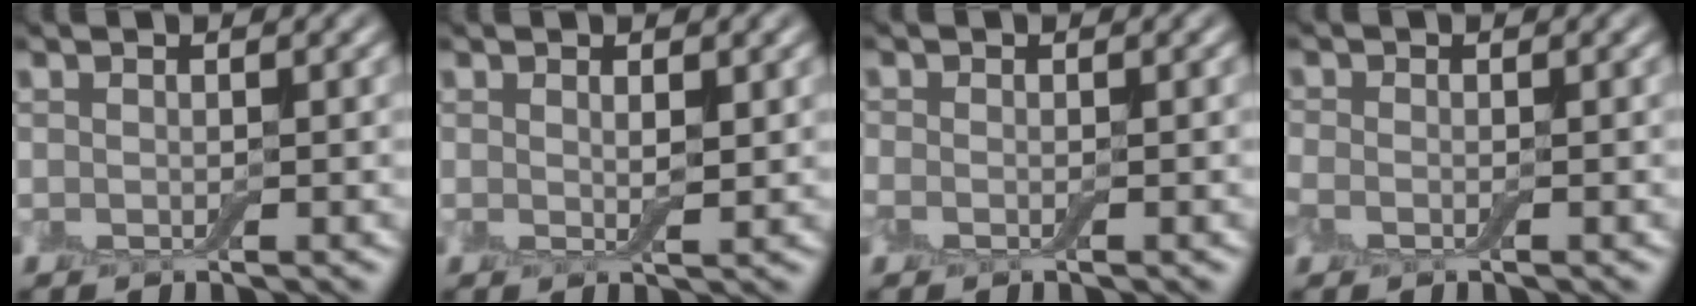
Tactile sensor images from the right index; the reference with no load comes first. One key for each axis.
{"total": 1.3, "fx": 0.6, "fy": 0.3, "fz": 1.1, "tx": -0.017, "ty": -0.006, "tz": 0.012}
{"total": 0.7, "fx": -0.5, "fy": 0.4, "fz": 0.3, "tx": -0.009, "ty": -0.005, "tz": -0.013}
{"total": 1.0, "fx": -0.5, "fy": 0.6, "fz": 0.5, "tx": -0.012, "ty": -0.004, "tz": -0.015}